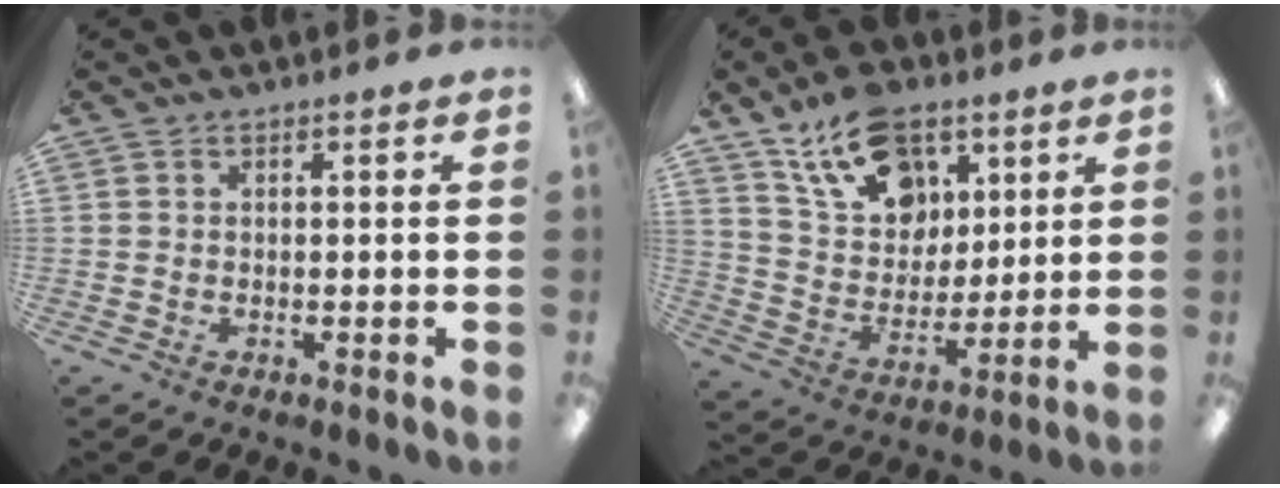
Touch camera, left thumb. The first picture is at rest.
{"total": 16.9, "force": [9.9, 11.1, 8.0], "torque": [-0.125, -0.045, 0.185]}